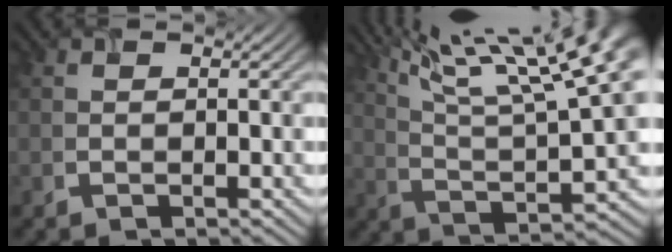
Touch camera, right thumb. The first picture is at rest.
{"total": 18.5, "force": [11.4, 4.5, 13.9], "torque": [-0.225, 0.020, 0.178]}